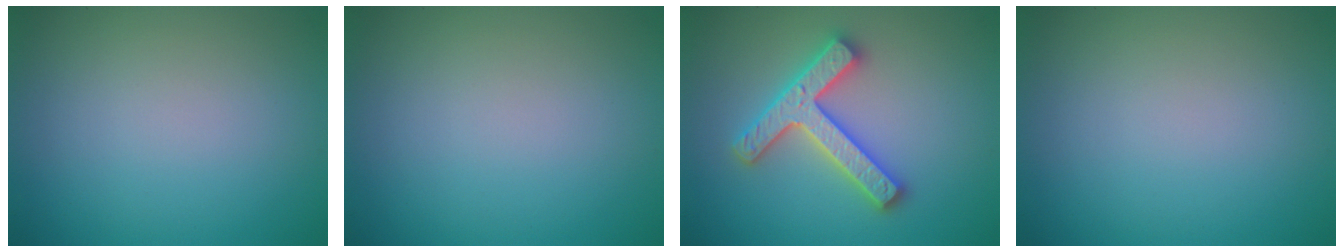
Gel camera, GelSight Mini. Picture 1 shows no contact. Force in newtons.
{"total": 0.0}
{"total": 4.7, "press": 4.6, "slide": 0.8}
{"total": 0.0}